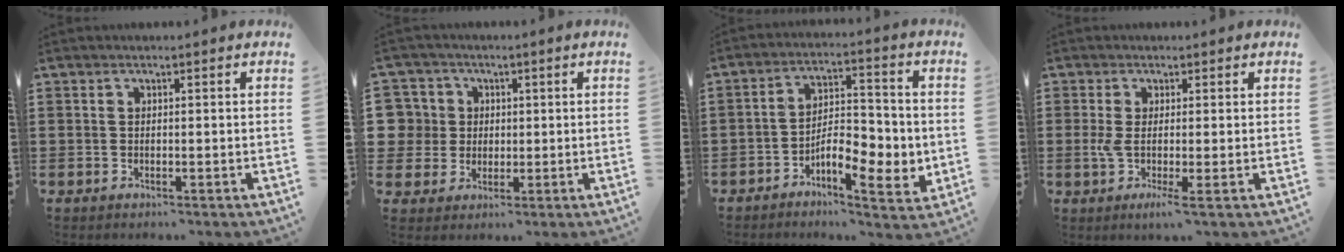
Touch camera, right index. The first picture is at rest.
{"total": 5.8, "force": [0.6, 5.7, 0.6], "torque": [-0.055, 0.012, 0.008]}
{"total": 7.7, "force": [-2.8, 3.2, 6.4], "torque": [-0.103, 0.000, -0.052]}
{"total": 3.4, "force": [-0.7, 0.4, 3.3], "torque": [-0.085, -0.013, -0.018]}